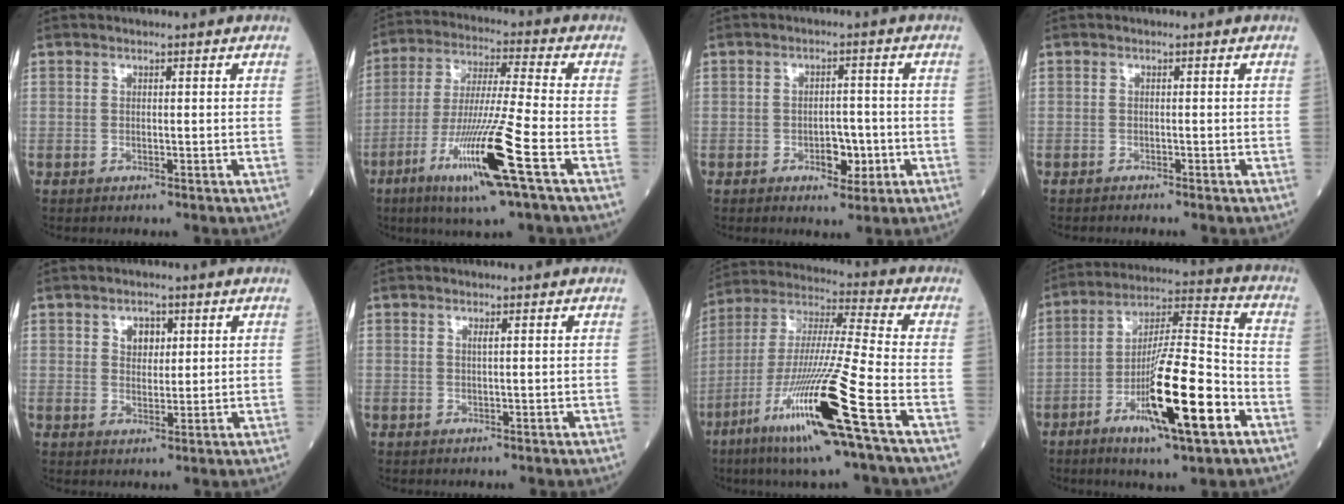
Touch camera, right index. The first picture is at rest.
{"total": 15.0, "force": [-6.4, -0.8, 13.5], "torque": [-0.273, -0.025, -0.117]}
{"total": 4.1, "force": [-1.4, 2.2, 3.2], "torque": [-0.044, 0.004, -0.013]}
{"total": 1.1, "force": [-1.0, -0.1, 0.4], "torque": [-0.006, 0.000, -0.012]}
{"total": 3.1, "force": [1.4, 2.0, 1.9], "torque": [-0.027, 0.004, 0.026]}
{"total": 0.6, "force": [0.3, -0.1, 0.5], "torque": [-0.015, 0.000, 0.009]}
{"total": 19.1, "force": [-8.7, -1.0, 16.9], "torque": [-0.357, -0.041, -0.167]}
{"total": 17.0, "force": [-6.9, 1.6, 15.4], "torque": [-0.274, -0.015, -0.116]}